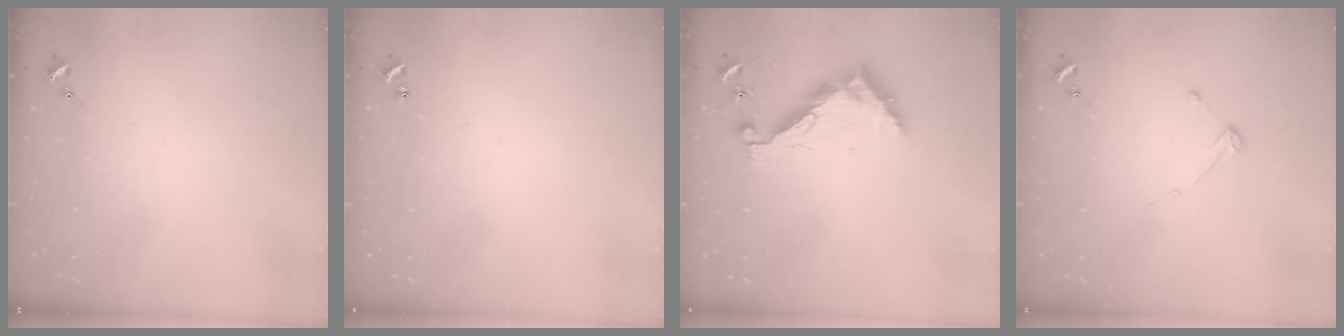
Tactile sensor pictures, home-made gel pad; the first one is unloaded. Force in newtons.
{"total": 0.9, "press": 0.9, "slide": 0.2}
{"total": 9.6, "press": 9.6, "slide": 0.8}
{"total": 2.7, "press": 2.7, "slide": 0.3}